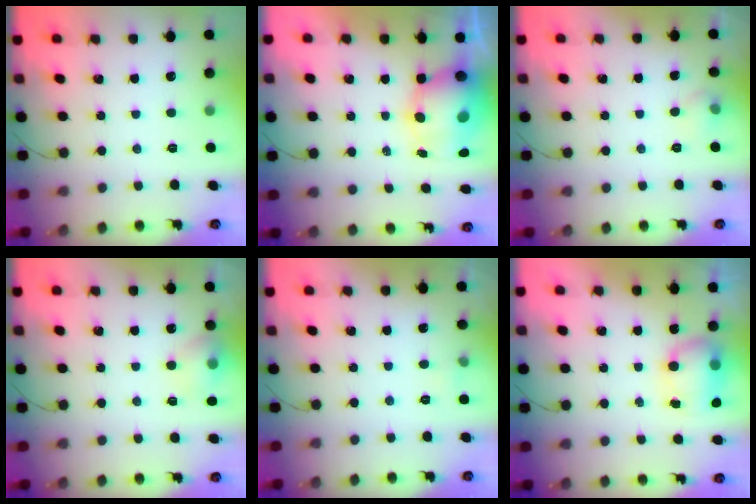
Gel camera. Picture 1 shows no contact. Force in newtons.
{"total": 9.5, "press": 9.2, "slide": 2.5}
{"total": 7.7, "press": 4.5, "slide": 6.3}
{"total": 9.0, "press": 8.9, "slide": 1.7}
{"total": 6.7, "press": 2.8, "slide": 6.1}
{"total": 7.1, "press": 7.1, "slide": 0.7}